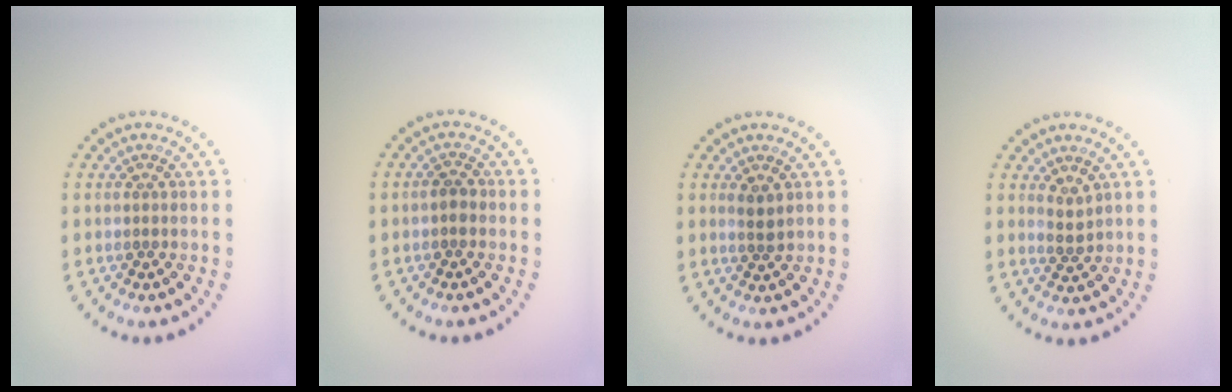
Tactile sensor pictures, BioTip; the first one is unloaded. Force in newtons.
{"total": 1.2, "press": 1.2, "slide": 0.2}
{"total": 1.3, "press": 1.1, "slide": 0.6}
{"total": 1.6, "press": 1.3, "slide": 1.0}